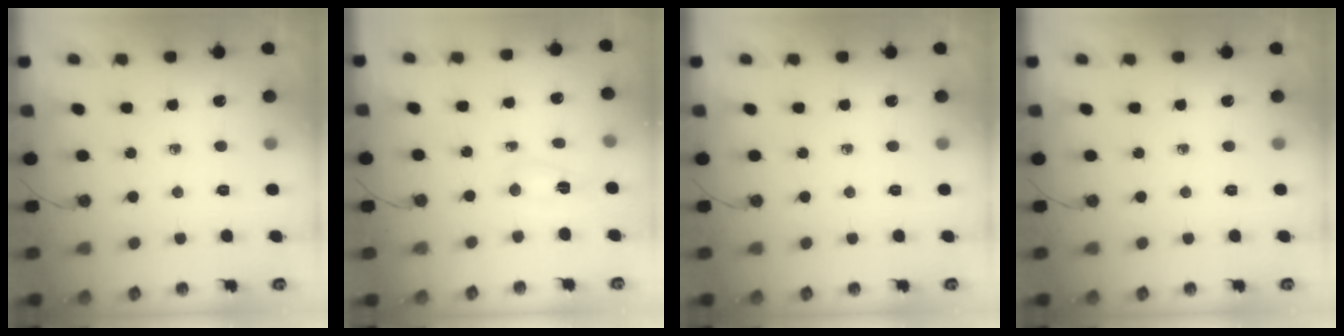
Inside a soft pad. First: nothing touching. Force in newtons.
{"total": 3.3, "press": 3.3, "slide": 0.4}
{"total": 0.0}
{"total": 0.0}